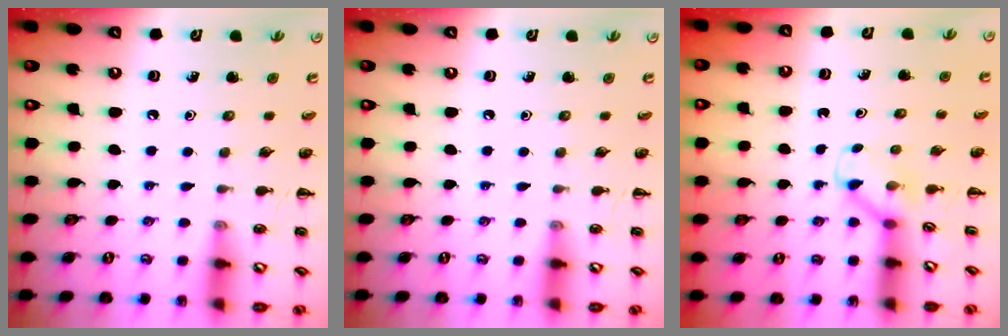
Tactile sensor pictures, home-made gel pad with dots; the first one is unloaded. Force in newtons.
{"total": 0.0}
{"total": 2.6, "press": 2.4, "slide": 0.9}